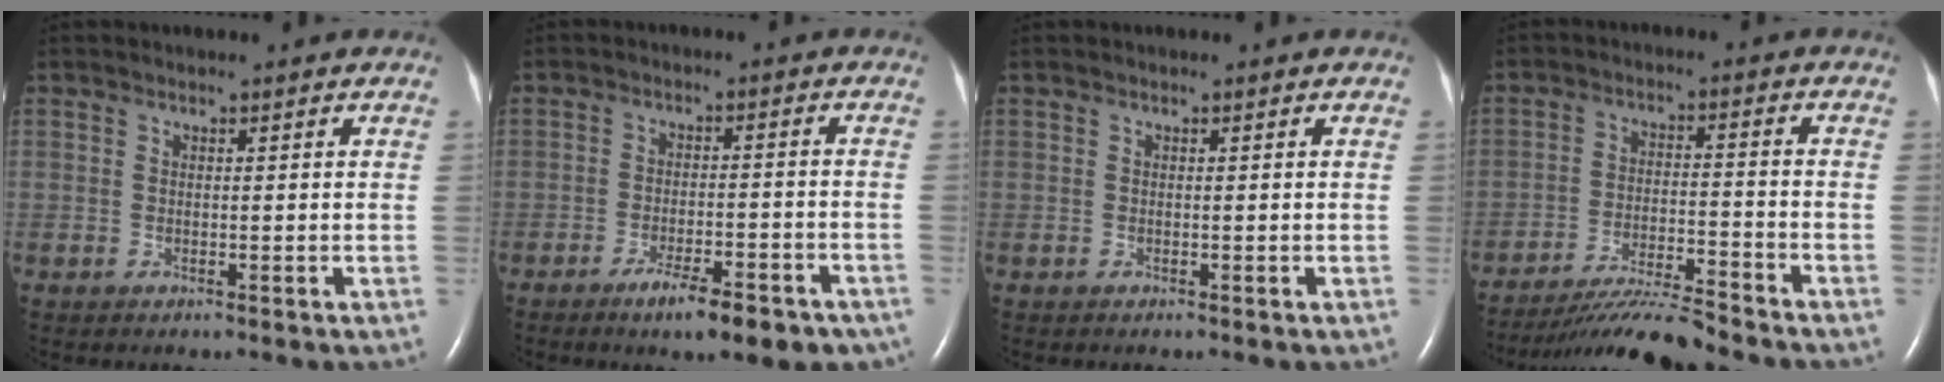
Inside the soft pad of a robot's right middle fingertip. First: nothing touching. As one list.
[{"total": 9.4, "force": [-6.6, 2.0, 6.3], "torque": [-0.076, -0.006, -0.095]}, {"total": 0.0}, {"total": 9.7, "force": [-9.2, -1.3, 2.9], "torque": [-0.050, -0.011, -0.165]}]